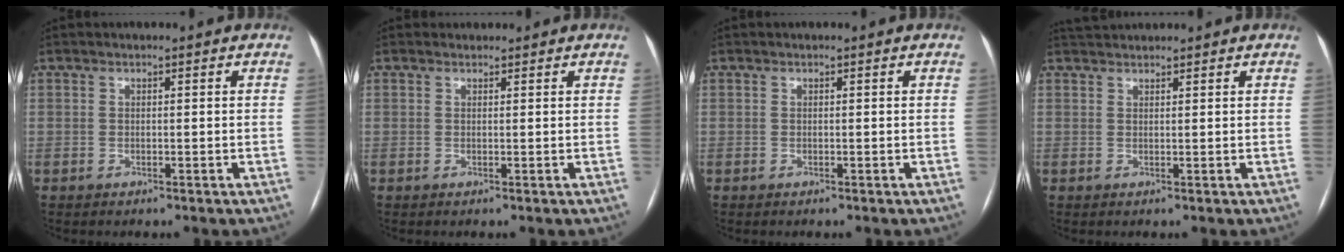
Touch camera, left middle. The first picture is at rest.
{"total": 0.7, "force": [0.6, 0.3, -0.1], "torque": [-0.003, 0.008, 0.010]}
{"total": 0.0}
{"total": 2.7, "force": [2.6, 0.2, 0.3], "torque": [-0.007, 0.028, 0.051]}